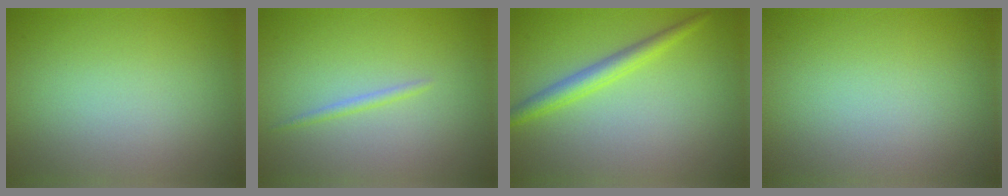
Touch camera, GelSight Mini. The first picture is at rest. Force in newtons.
{"total": 0.8, "press": 0.8, "slide": 0.0}
{"total": 2.5, "press": 2.5, "slide": 0.1}
{"total": 0.0}